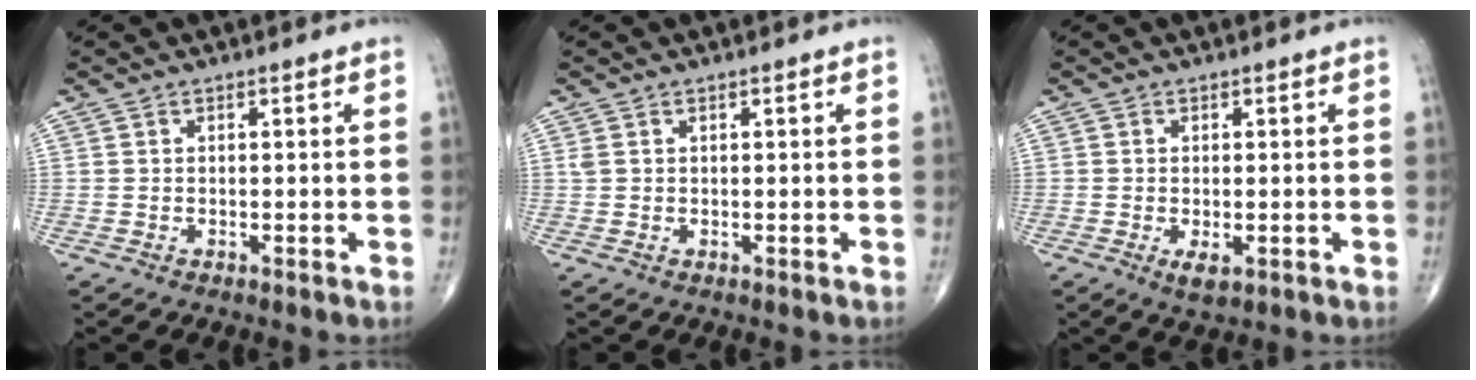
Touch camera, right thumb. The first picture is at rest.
{"total": 0.9, "force": [0.4, 0.4, 0.6], "torque": [-0.018, 0.012, 0.014]}
{"total": 5.9, "force": [-1.2, 3.0, 4.9], "torque": [-0.070, -0.015, -0.005]}